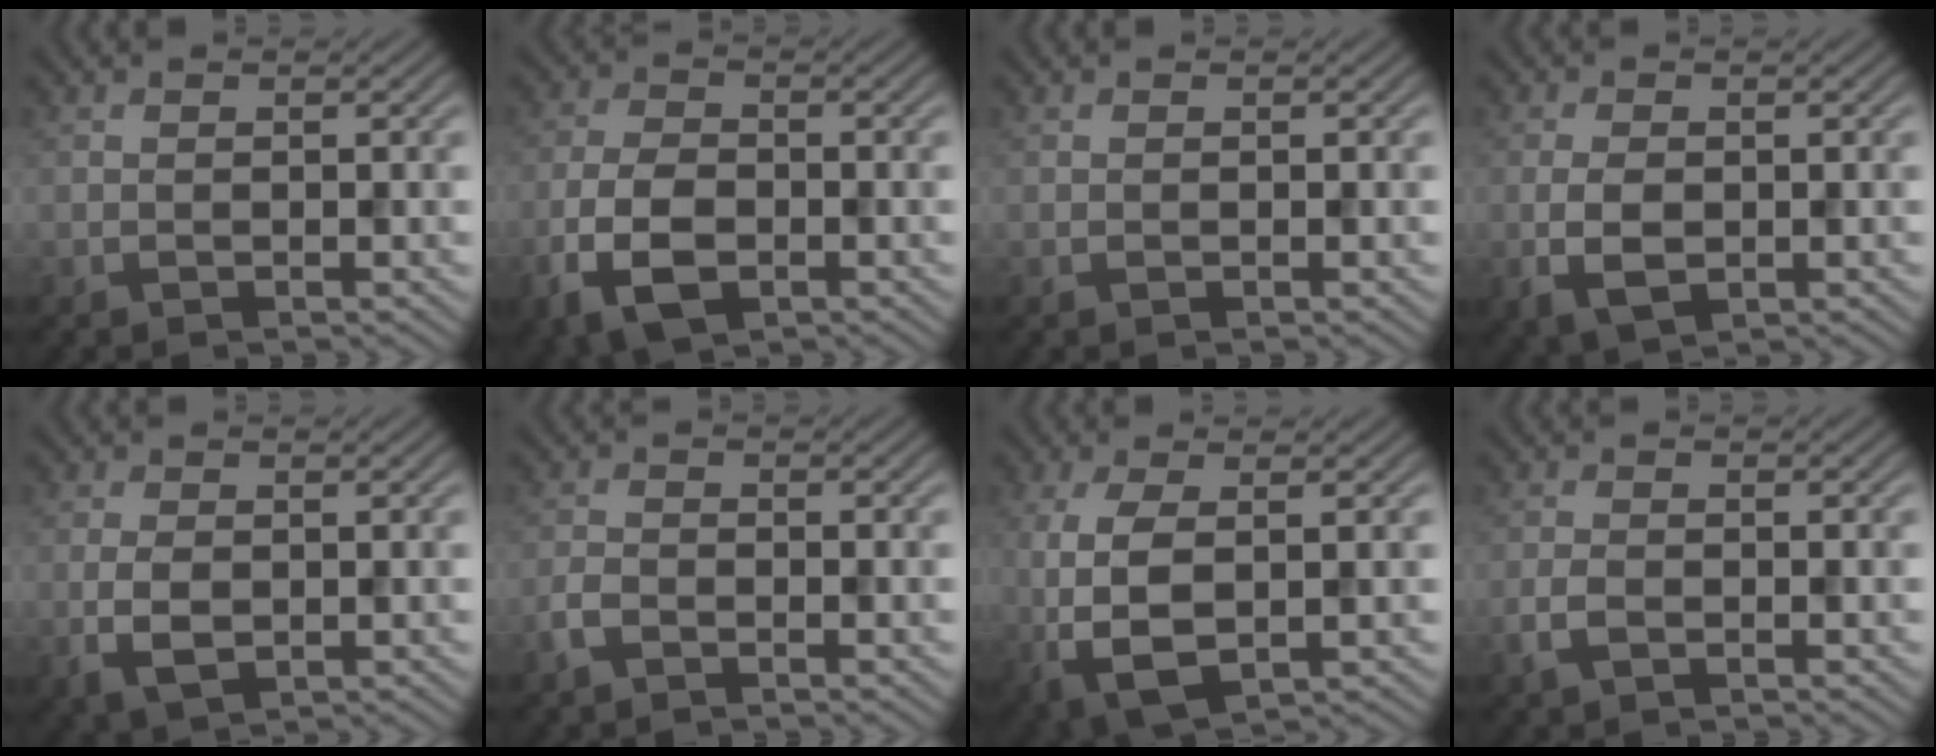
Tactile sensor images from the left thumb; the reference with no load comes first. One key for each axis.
{"total": 7.0, "fx": -3.0, "fy": 3.9, "fz": 5.0, "tx": -0.119, "ty": -0.011, "tz": -0.067}
{"total": 0.0}
{"total": 3.8, "fx": -0.7, "fy": 2.3, "fz": 3.0, "tx": -0.073, "ty": -0.009, "tz": -0.012}
{"total": 3.4, "fx": -0.5, "fy": 2.1, "fz": 2.7, "tx": -0.067, "ty": -0.009, "tz": -0.007}
{"total": 2.1, "fx": -1.5, "fy": 0.9, "fz": 1.2, "tx": -0.029, "ty": -0.001, "tz": -0.039}
{"total": 6.9, "fx": -0.9, "fy": 3.1, "fz": 6.2, "tx": -0.150, "ty": -0.010, "tz": -0.014}
{"total": 2.1, "fx": -1.2, "fy": 1.0, "fz": 1.4, "tx": -0.035, "ty": -0.002, "tz": -0.029}